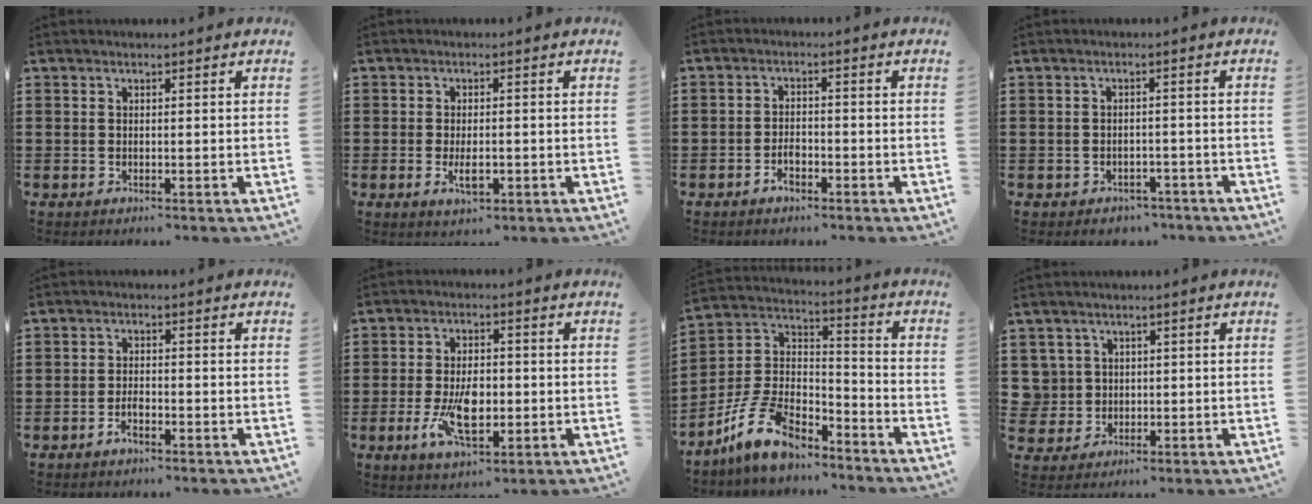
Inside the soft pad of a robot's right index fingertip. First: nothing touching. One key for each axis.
{"total": 3.4, "fx": -0.9, "fy": 1.4, "fz": 3.0, "tx": -0.061, "ty": -0.001, "tz": -0.018}
{"total": 2.3, "fx": -1.6, "fy": 1.1, "fz": 1.3, "tx": -0.027, "ty": -0.002, "tz": -0.030}
{"total": 1.3, "fx": -1.0, "fy": 0.7, "fz": -0.2, "tx": -0.003, "ty": 0.002, "tz": -0.024}
{"total": 2.2, "fx": -1.4, "fy": 0.8, "fz": 1.5, "tx": -0.031, "ty": -0.002, "tz": -0.026}
{"total": 8.2, "fx": -1.6, "fy": 4.1, "fz": 6.9, "tx": -0.143, "ty": -0.006, "tz": -0.033}
{"total": 12.3, "fx": -9.7, "fy": 4.3, "fz": 6.2, "tx": -0.149, "ty": 0.029, "tz": -0.193}
{"total": 3.3, "fx": 0.6, "fy": 3.3, "fz": 0.2, "tx": -0.030, "ty": 0.005, "tz": 0.009}